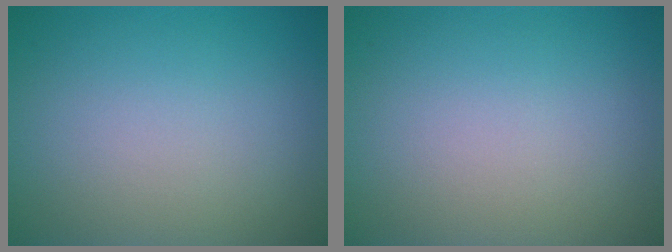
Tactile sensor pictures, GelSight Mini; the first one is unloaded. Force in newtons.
{"total": 0.0}